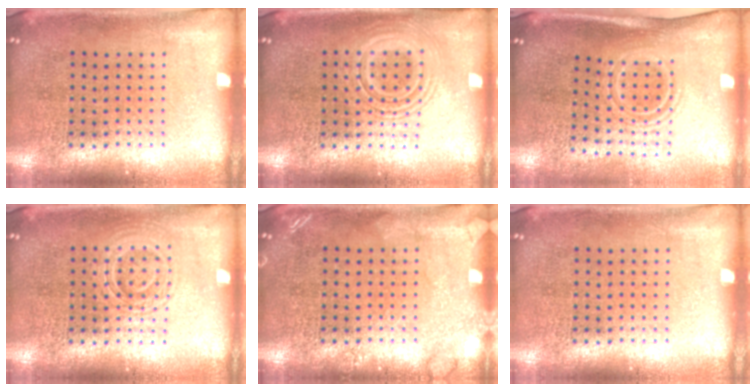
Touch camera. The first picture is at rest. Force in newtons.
{"total": 2.5, "press": 2.4, "slide": 0.4}
{"total": 1.7, "press": 1.1, "slide": 1.2}
{"total": 2.3, "press": 2.2, "slide": 0.5}
{"total": 1.5, "press": 1.5, "slide": 0.2}
{"total": 0.0}